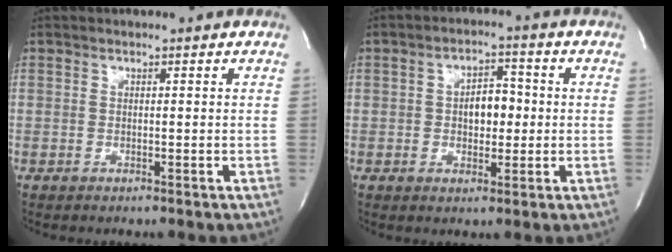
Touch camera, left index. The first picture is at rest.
{"total": 5.2, "force": [-0.1, 2.9, 4.3], "torque": [-0.068, 0.012, 0.001]}